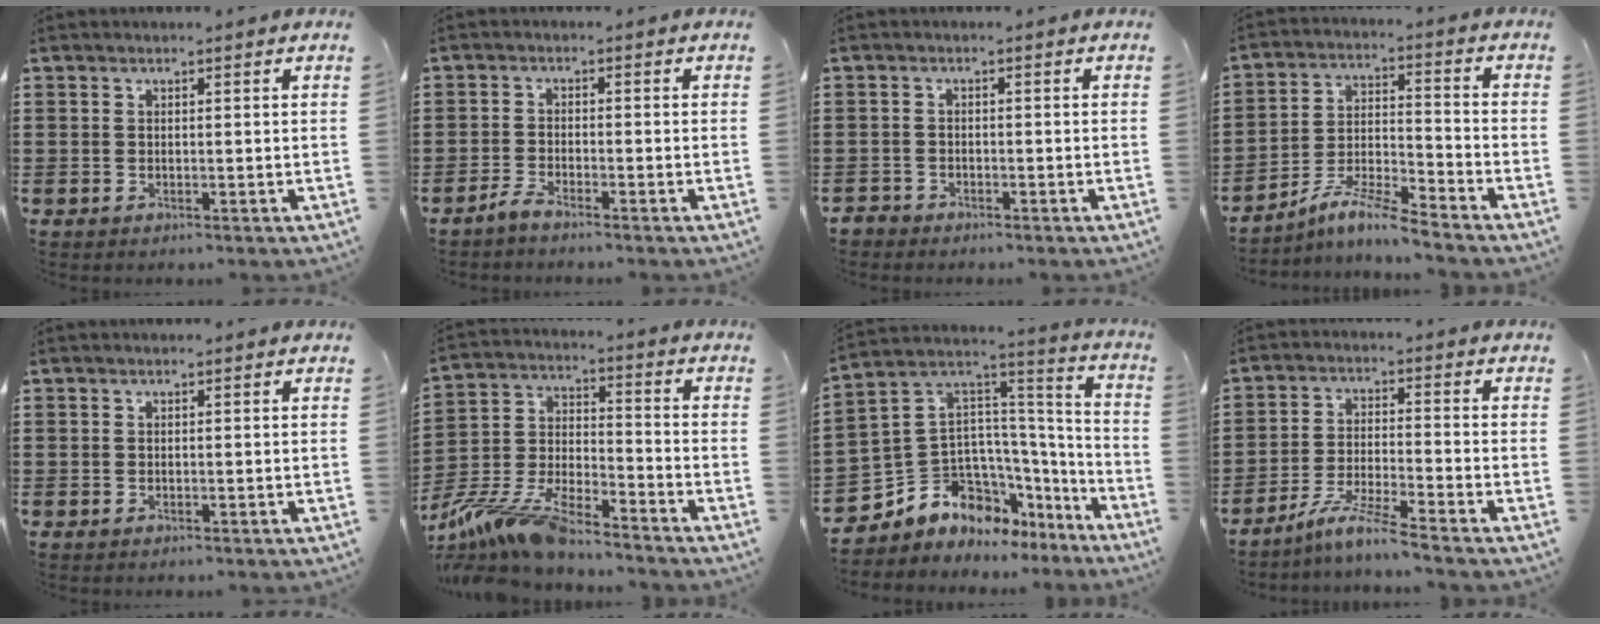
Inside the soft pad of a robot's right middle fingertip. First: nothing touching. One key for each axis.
{"total": 2.3, "fx": -2.1, "fy": 0.2, "fz": 1.0, "tx": -0.033, "ty": 0.000, "tz": -0.045}
{"total": 1.5, "fx": -1.4, "fy": 0.5, "fz": -0.1, "tx": -0.004, "ty": 0.000, "tz": -0.032}
{"total": 7.3, "fx": -6.5, "fy": 0.3, "fz": 3.3, "tx": -0.070, "ty": -0.002, "tz": -0.127}
{"total": 0.0}
{"total": 10.8, "fx": -9.7, "fy": 1.1, "fz": 4.7, "tx": -0.109, "ty": 0.006, "tz": -0.198}
{"total": 8.4, "fx": -4.9, "fy": 6.3, "fz": 2.8, "tx": -0.096, "ty": -0.021, "tz": -0.097}
{"total": 6.2, "fx": -5.3, "fy": -0.3, "fz": 3.2, "tx": -0.070, "ty": -0.015, "tz": -0.104}